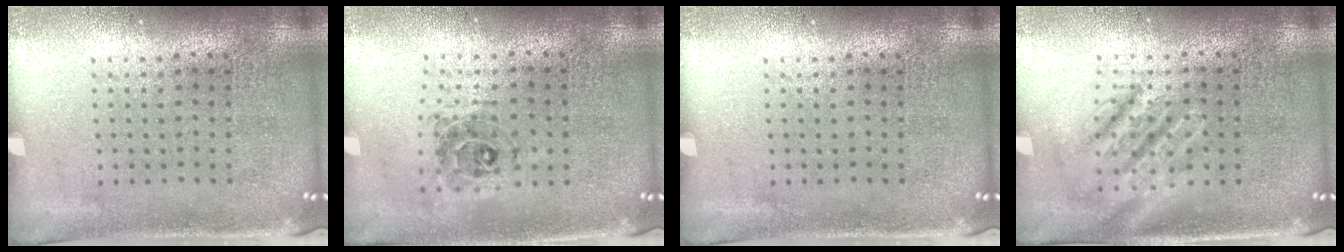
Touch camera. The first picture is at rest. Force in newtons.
{"total": 0.7, "press": 0.7, "slide": 0.2}
{"total": 0.0}
{"total": 2.6, "press": 2.6, "slide": 0.3}